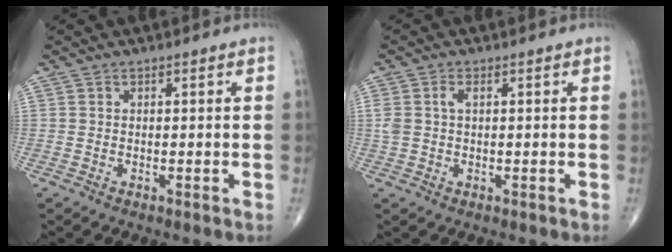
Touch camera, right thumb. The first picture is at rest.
{"total": 2.7, "force": [0.7, 1.4, 2.2], "torque": [-0.062, 0.012, 0.016]}